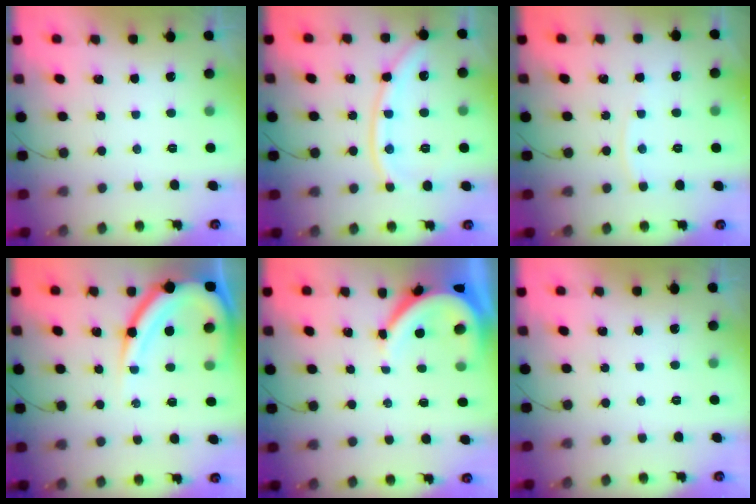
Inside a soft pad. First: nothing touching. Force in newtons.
{"total": 11.3, "press": 11.2, "slide": 1.5}
{"total": 2.8, "press": 2.7, "slide": 0.4}
{"total": 16.2, "press": 16.1, "slide": 1.4}
{"total": 8.0, "press": 7.9, "slide": 0.9}
{"total": 0.0}